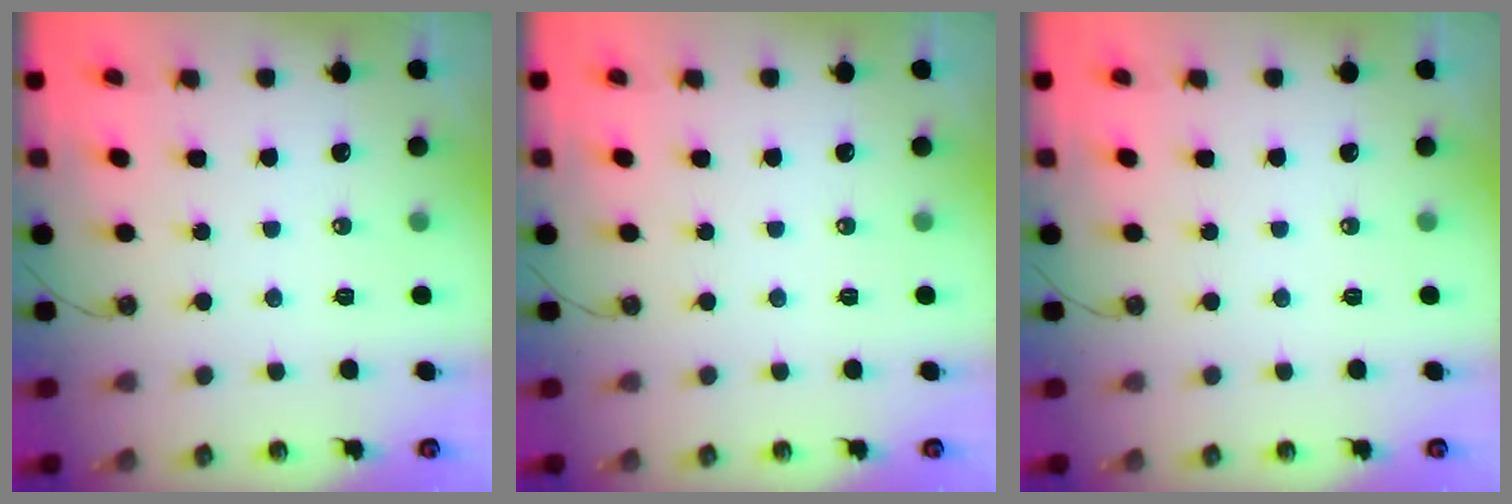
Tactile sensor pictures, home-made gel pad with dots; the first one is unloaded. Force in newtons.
{"total": 0.0}
{"total": 0.0}